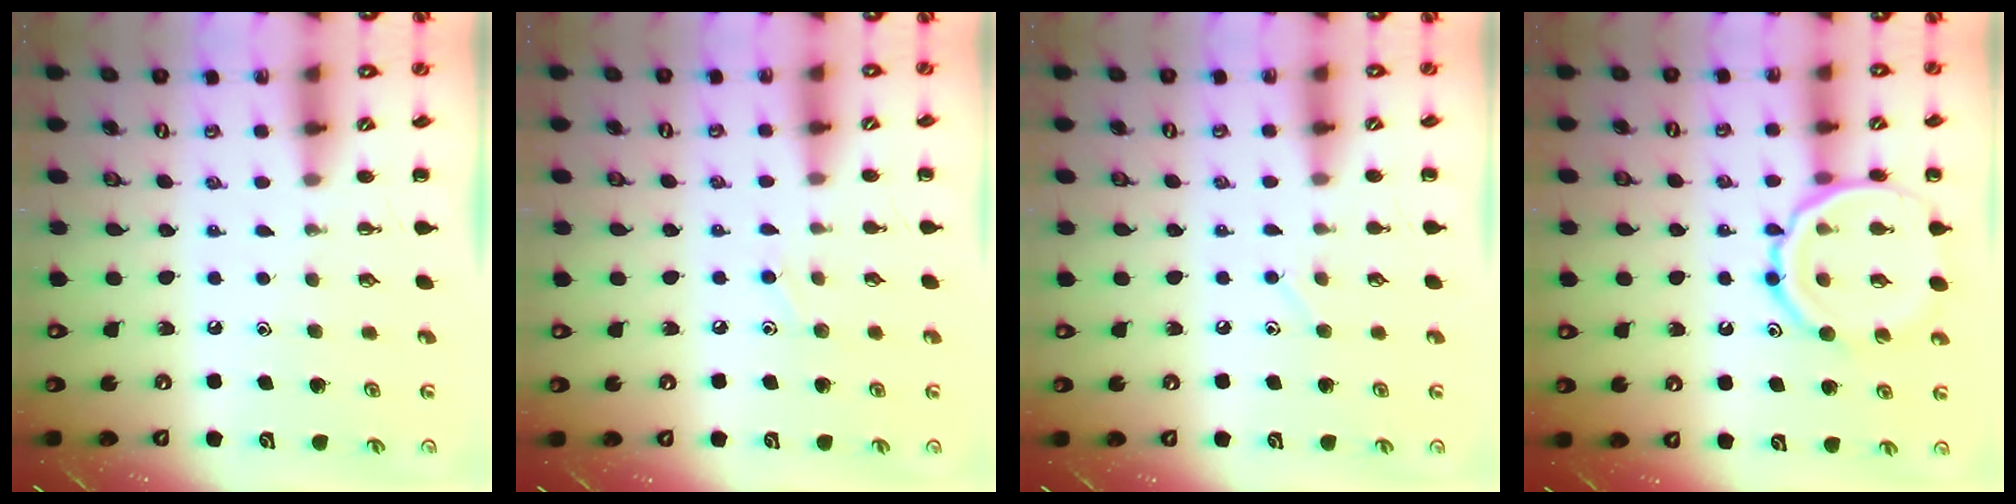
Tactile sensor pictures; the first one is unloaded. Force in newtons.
{"total": 5.8, "press": 5.4, "slide": 1.9}
{"total": 5.0, "press": 4.8, "slide": 1.3}
{"total": 15.5, "press": 15.4, "slide": 1.0}